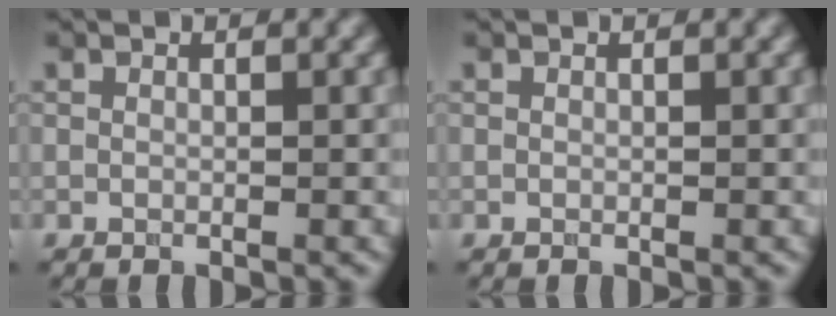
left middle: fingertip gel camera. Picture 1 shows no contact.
{"total": 0.0}